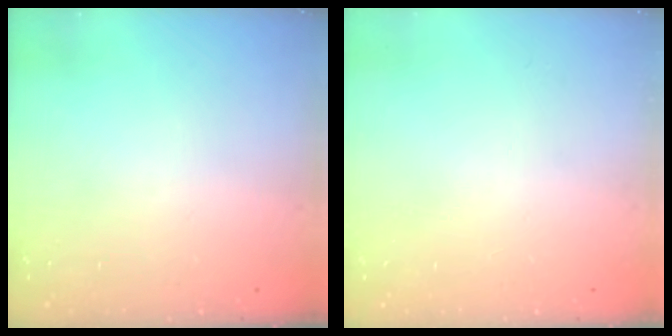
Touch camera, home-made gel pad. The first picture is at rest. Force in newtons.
{"total": 0.0}